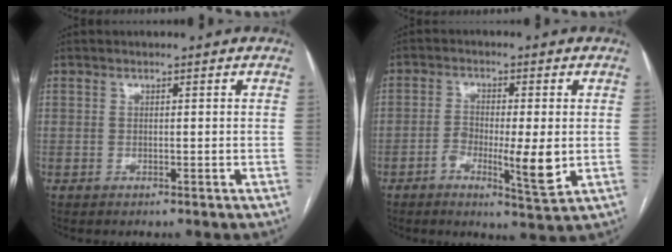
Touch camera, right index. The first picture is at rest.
{"total": 7.3, "force": [-1.6, 1.4, 6.9], "torque": [-0.116, -0.004, -0.023]}